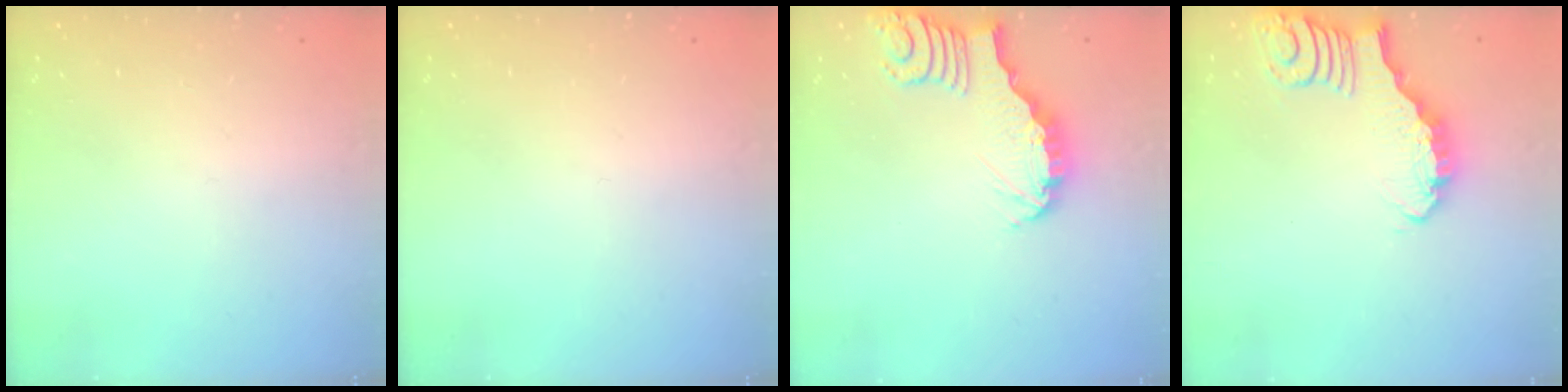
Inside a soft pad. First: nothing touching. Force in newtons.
{"total": 0.0}
{"total": 3.5, "press": 3.5, "slide": 0.4}
{"total": 2.7, "press": 2.7, "slide": 0.2}